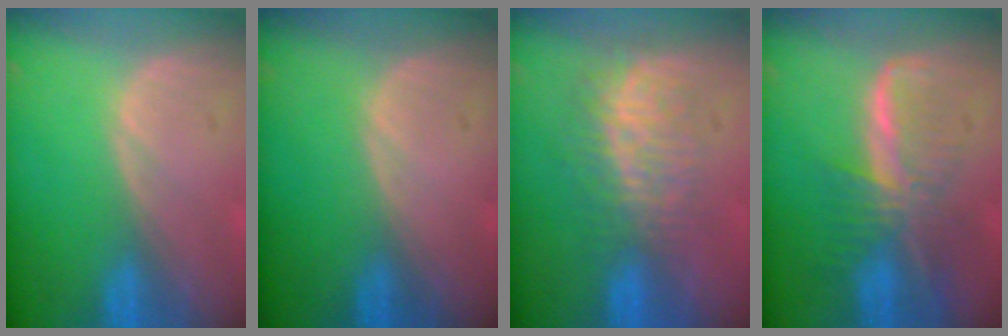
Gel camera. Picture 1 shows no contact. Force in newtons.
{"total": 0.0}
{"total": 8.6, "press": 7.4, "slide": 4.3}
{"total": 7.9, "press": 6.9, "slide": 3.9}